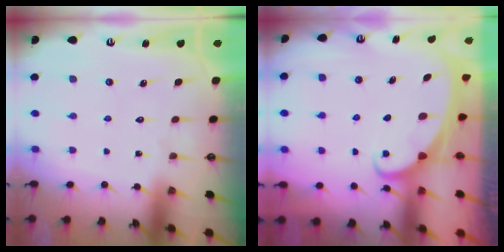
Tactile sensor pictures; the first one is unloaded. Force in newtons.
{"total": 1.9, "press": 1.9, "slide": 0.2}